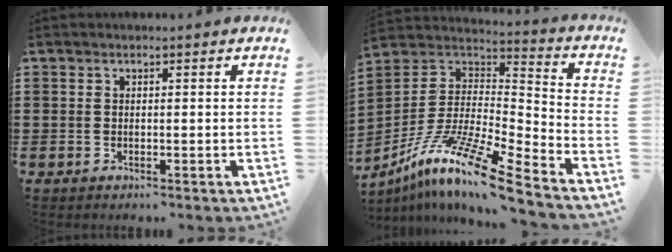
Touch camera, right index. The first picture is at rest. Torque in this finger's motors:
{"motor_torque": [1.14, 1.00, 0.43, 0.12]}